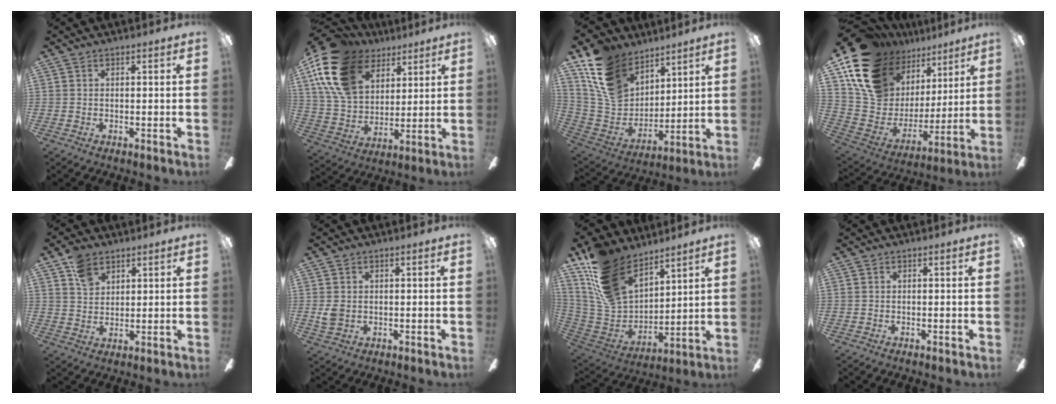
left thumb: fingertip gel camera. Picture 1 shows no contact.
{"total": 19.8, "force": [10.3, 12.7, 11.2], "torque": [-0.250, -0.032, 0.193]}
{"total": 17.7, "force": [10.7, 11.8, 7.6], "torque": [-0.168, -0.052, 0.210]}
{"total": 18.1, "force": [12.5, 10.8, 7.4], "torque": [-0.158, -0.080, 0.243]}
{"total": 7.0, "force": [4.7, 4.4, 2.8], "torque": [-0.047, -0.013, 0.088]}
{"total": 3.1, "force": [0.6, 2.5, 1.7], "torque": [-0.039, 0.004, 0.010]}
{"total": 19.8, "force": [13.5, 10.9, 9.6], "torque": [-0.228, -0.077, 0.258]}
{"total": 0.0}